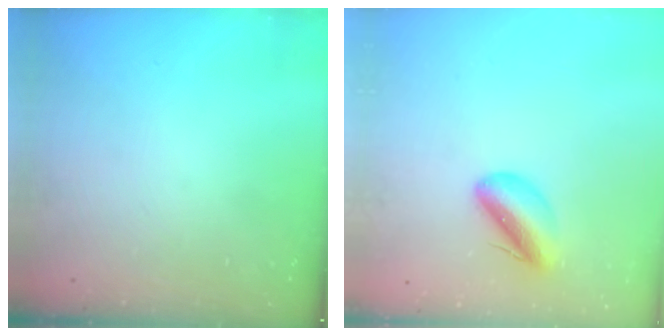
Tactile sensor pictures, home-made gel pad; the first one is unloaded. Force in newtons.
{"total": 8.0, "press": 7.7, "slide": 2.2}